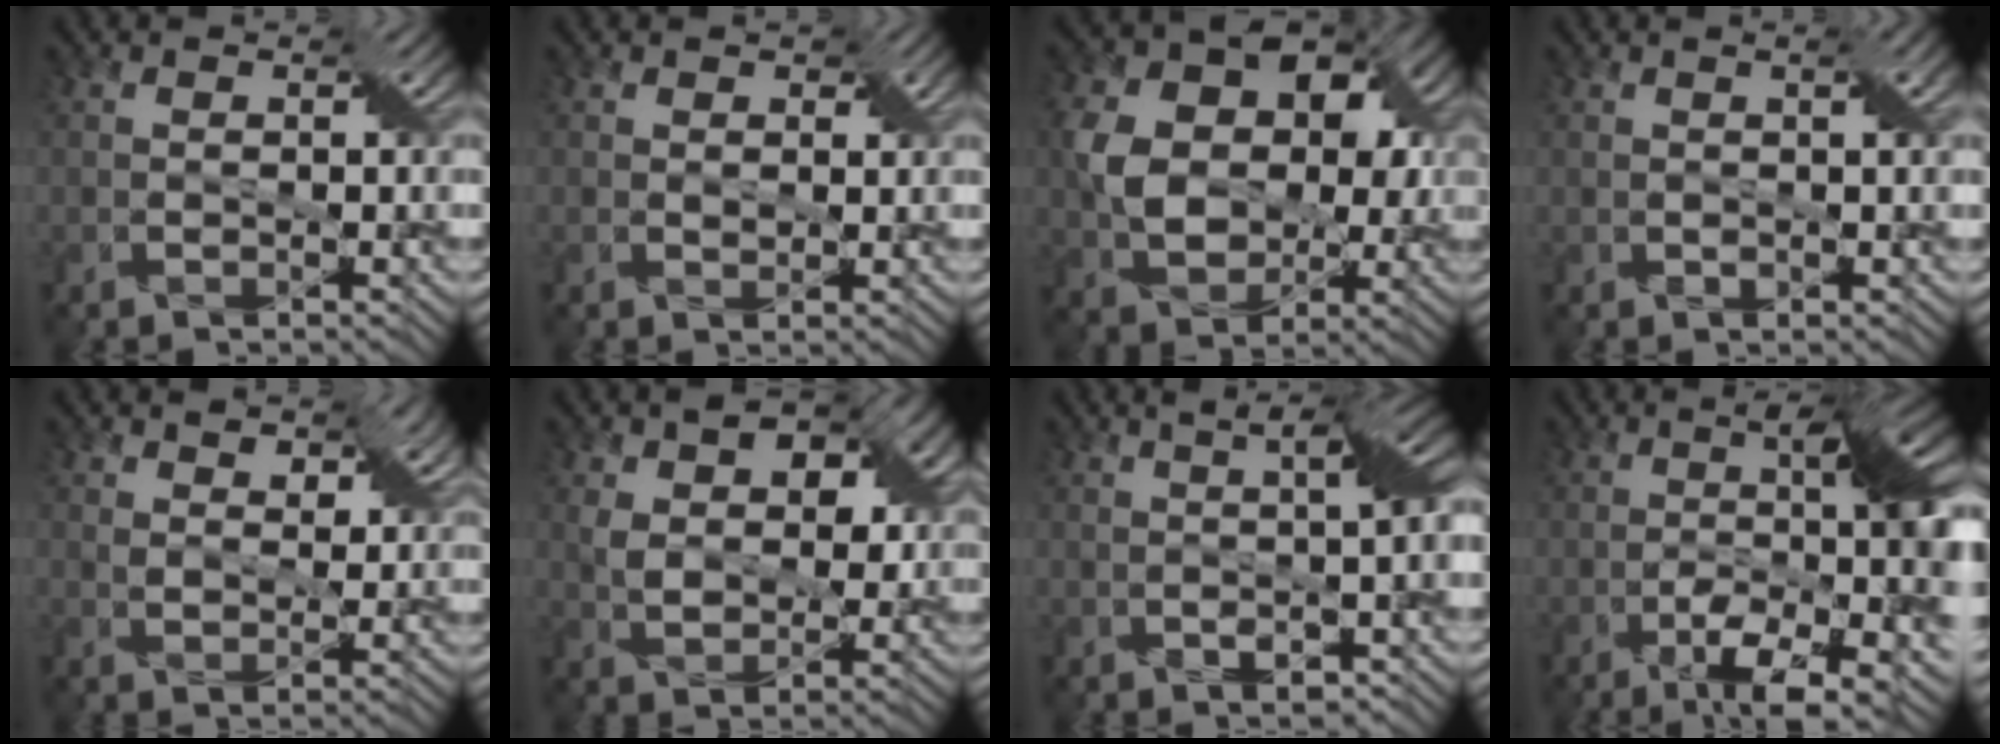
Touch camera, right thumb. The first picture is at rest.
{"total": 1.5, "force": [0.8, 1.0, 0.8], "torque": [-0.019, -0.003, 0.015]}
{"total": 11.7, "force": [1.4, 8.8, 7.6], "torque": [-0.152, 0.003, 0.025]}
{"total": 2.5, "force": [0.7, 0.5, 2.4], "torque": [-0.043, 0.006, 0.013]}
{"total": 6.2, "force": [3.6, 3.4, 3.7], "torque": [-0.073, 0.001, 0.060]}
{"total": 10.0, "force": [3.4, 6.4, 6.9], "torque": [-0.126, 0.003, 0.059]}
{"total": 7.0, "force": [1.0, 1.6, 6.7], "torque": [-0.097, 0.014, 0.015]}
{"total": 14.2, "force": [-3.1, 3.7, 13.4], "torque": [-0.192, 0.003, -0.043]}